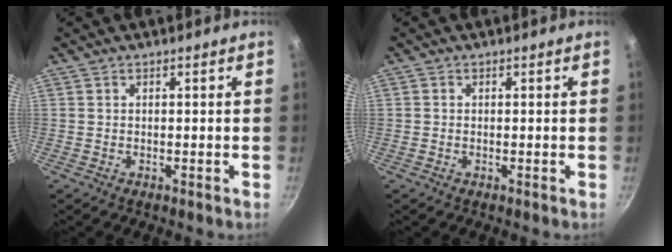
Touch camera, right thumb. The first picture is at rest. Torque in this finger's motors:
{"motor_torque": [0.16, 0.07, -0.32, 0.28, 0.03]}